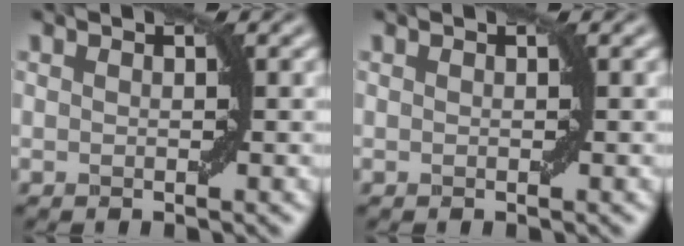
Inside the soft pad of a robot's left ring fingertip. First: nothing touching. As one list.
[{"total": 0.0}]